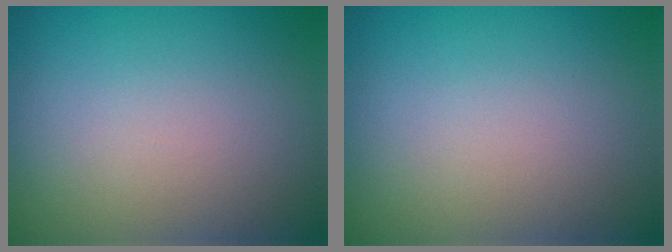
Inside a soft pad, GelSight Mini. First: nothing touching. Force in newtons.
{"total": 0.0}